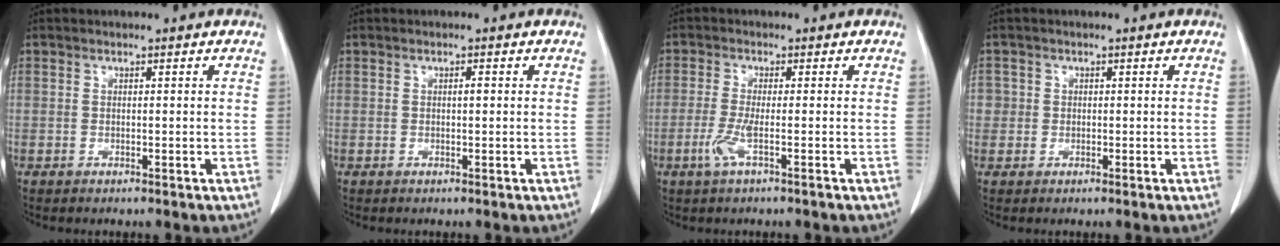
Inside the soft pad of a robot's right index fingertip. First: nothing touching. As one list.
[{"total": 0.7, "force": [0.1, 0.1, 0.7], "torque": [-0.011, 0.001, 0.001]}, {"total": 3.5, "force": [-1.6, -0.1, 3.1], "torque": [-0.074, -0.010, -0.036]}, {"total": 1.8, "force": [-0.2, 1.8, 0.2], "torque": [0.008, 0.006, -0.004]}]